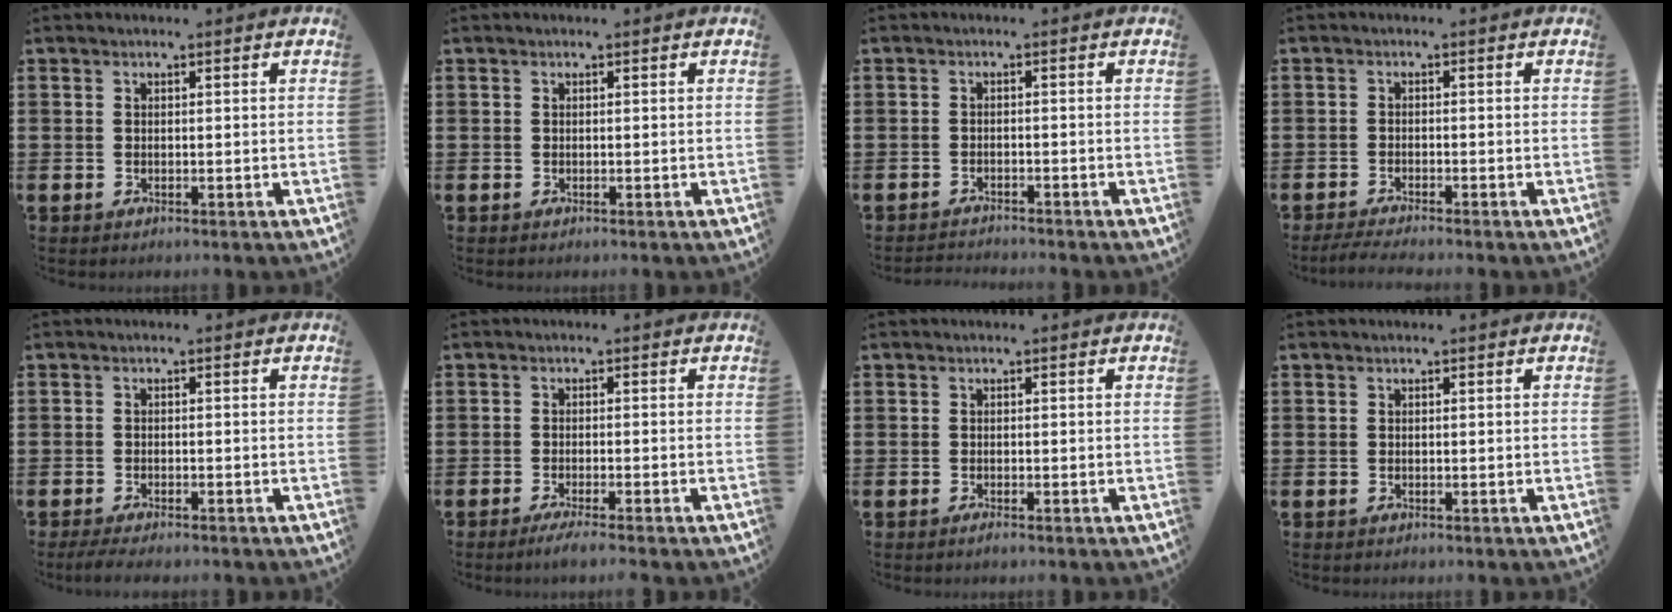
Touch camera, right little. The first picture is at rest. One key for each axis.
{"total": 0.0}
{"total": 1.4, "fx": -1.3, "fy": -0.1, "fz": 0.0, "tx": -0.002, "ty": 0.002, "tz": -0.027}
{"total": 1.7, "fx": -1.4, "fy": 0.0, "fz": 0.9, "tx": -0.015, "ty": 0.002, "tz": -0.027}
{"total": 1.4, "fx": -1.1, "fy": 0.2, "fz": 0.8, "tx": -0.016, "ty": 0.000, "tz": -0.021}
{"total": 1.8, "fx": -1.2, "fy": 0.0, "fz": 1.3, "tx": -0.019, "ty": 0.000, "tz": -0.023}
{"total": 0.5, "fx": -0.3, "fy": 0.1, "fz": 0.5, "tx": 0.001, "ty": -0.006, "tz": -0.006}
{"total": 0.0}